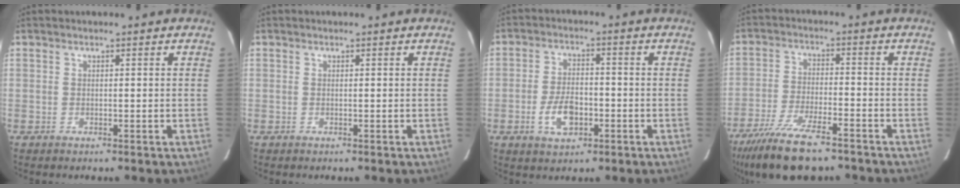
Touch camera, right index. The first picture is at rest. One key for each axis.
{"total": 0.0}
{"total": 8.7, "fx": -3.4, "fy": 4.4, "fz": 6.7, "tx": -0.138, "ty": 0.003, "tz": -0.057}
{"total": 15.2, "fx": -11.7, "fy": 4.1, "fz": 8.9, "tx": -0.194, "ty": -0.036, "tz": -0.204}